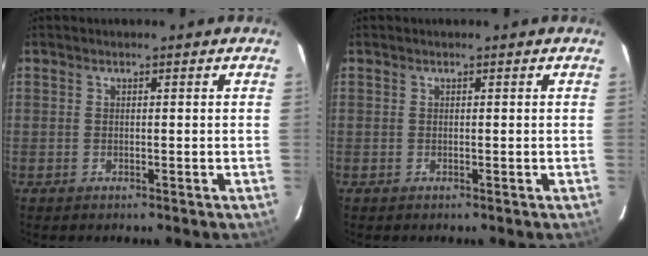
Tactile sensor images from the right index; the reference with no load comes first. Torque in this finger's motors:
{"motor_torque": [0.00, 0.00, 0.01, 0.01]}